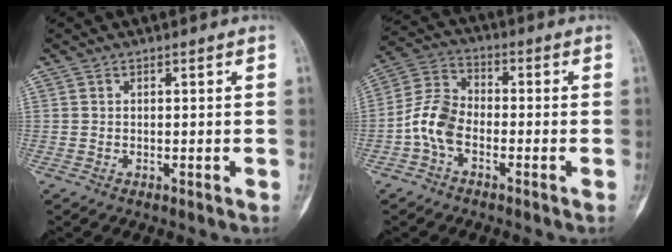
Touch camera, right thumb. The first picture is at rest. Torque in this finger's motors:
{"motor_torque": [0.29, 0.26, 0.10, -0.08, 0.07]}